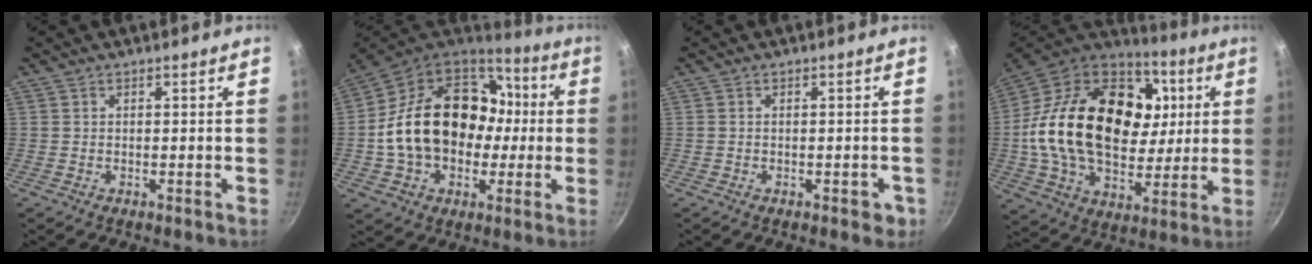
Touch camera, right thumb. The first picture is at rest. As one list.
[{"total": 25.5, "force": [0.0, 18.8, 17.1], "torque": [-0.276, 0.054, 0.008]}, {"total": 2.4, "force": [-0.9, 1.4, 1.8], "torque": [-0.006, 0.012, -0.008]}, {"total": 33.0, "force": [4.6, 22.4, 23.8], "torque": [-0.412, 0.011, 0.078]}]